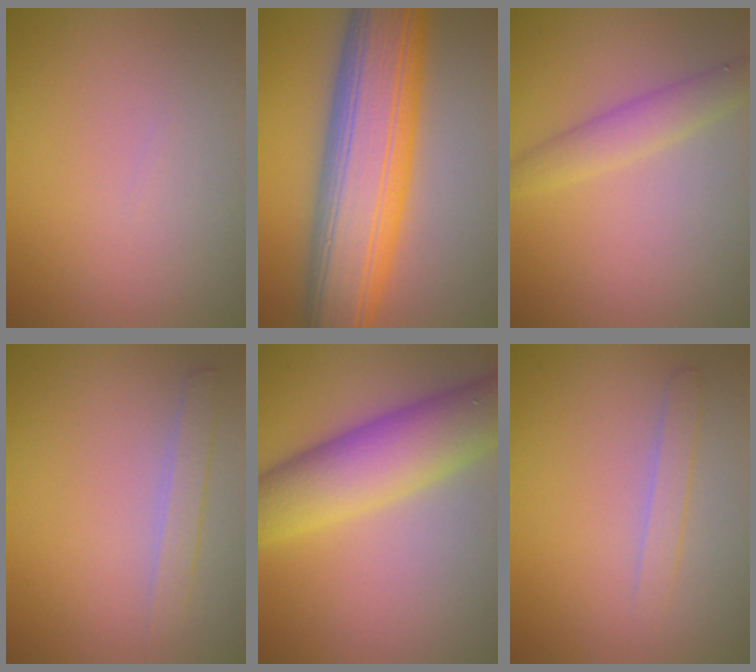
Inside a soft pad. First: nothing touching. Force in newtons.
{"total": 12.9, "press": 12.9, "slide": 0.1}
{"total": 2.8, "press": 2.8, "slide": 0.2}
{"total": 1.7, "press": 1.7, "slide": 0.0}
{"total": 9.2, "press": 9.2, "slide": 0.4}
{"total": 1.4, "press": 1.4, "slide": 0.1}